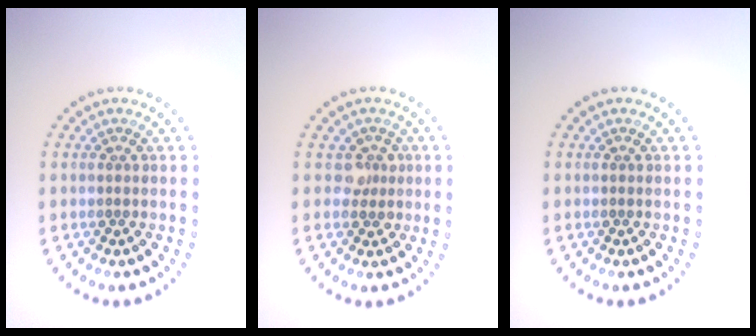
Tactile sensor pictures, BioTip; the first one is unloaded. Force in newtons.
{"total": 1.8, "press": 1.5, "slide": 1.1}
{"total": 0.0}